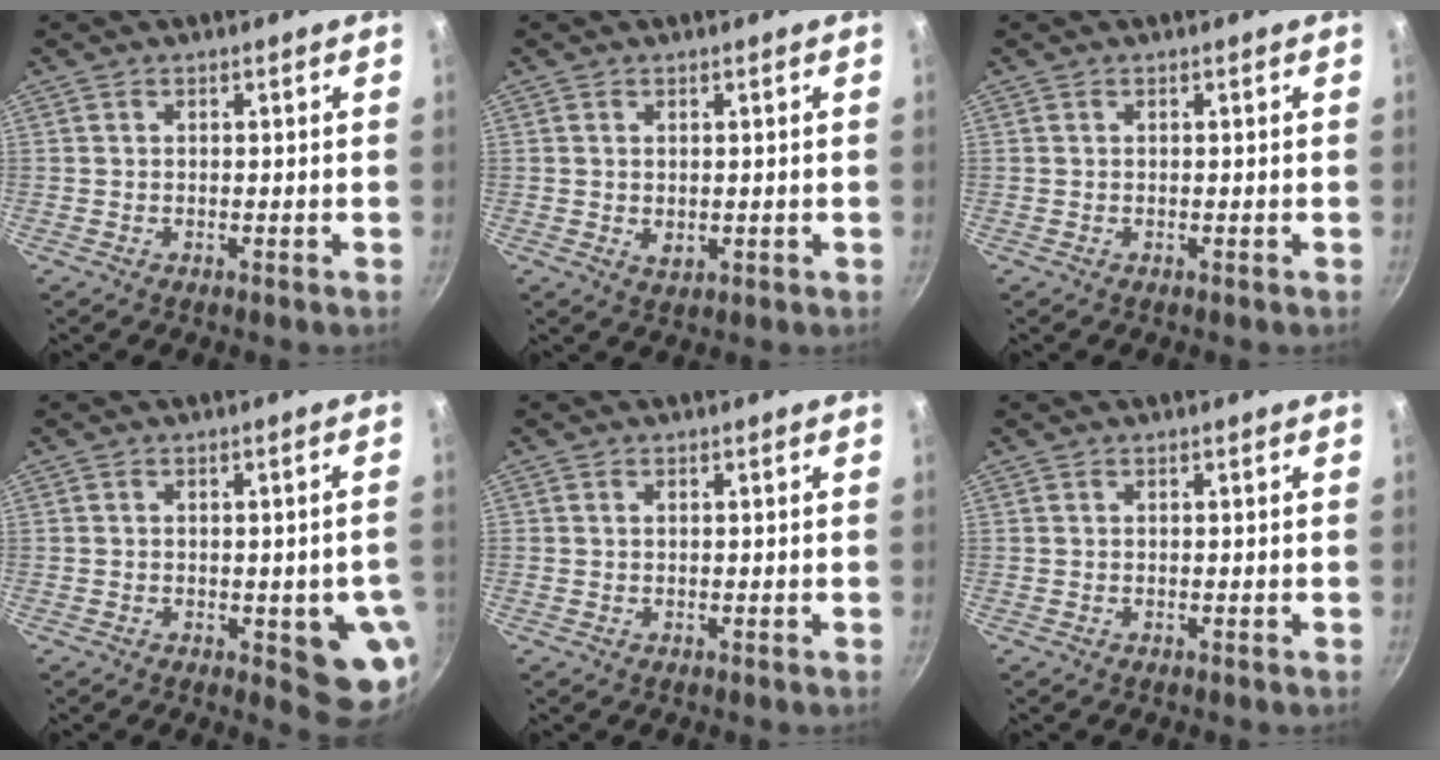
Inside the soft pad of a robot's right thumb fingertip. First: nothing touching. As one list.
[{"total": 2.3, "force": [0.2, 1.6, 1.6], "torque": [-0.025, -0.004, 0.006]}, {"total": 0.0}, {"total": 9.6, "force": [-2.0, 3.9, 8.5], "torque": [-0.065, -0.004, -0.023]}, {"total": 0.0}, {"total": 0.0}]